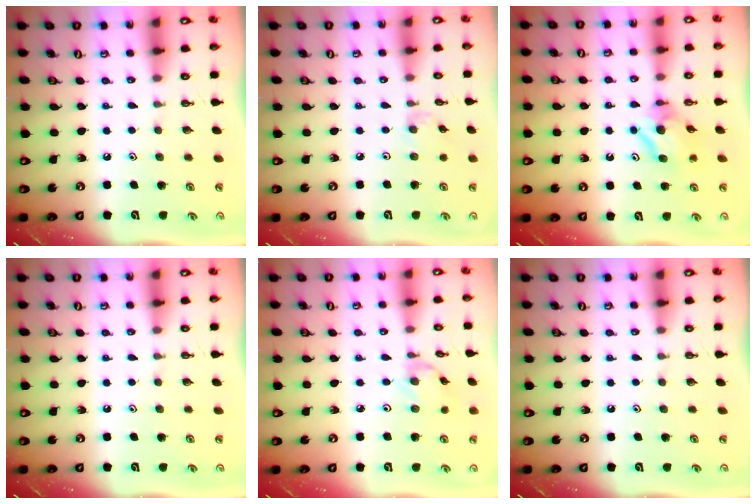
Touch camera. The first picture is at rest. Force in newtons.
{"total": 2.2, "press": 2.2, "slide": 0.4}
{"total": 7.8, "press": 7.8, "slide": 0.7}
{"total": 0.0}
{"total": 1.2, "press": 1.1, "slide": 0.3}
{"total": 0.0}